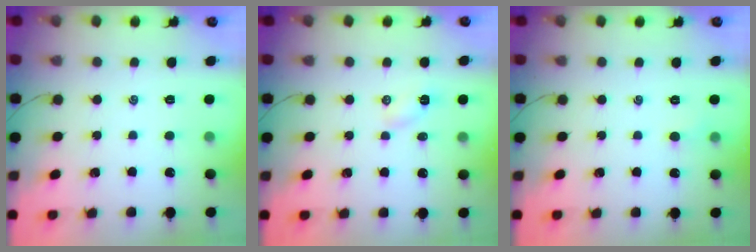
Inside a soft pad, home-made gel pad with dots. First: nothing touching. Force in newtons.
{"total": 2.9, "press": 2.7, "slide": 1.0}
{"total": 2.6, "press": 2.5, "slide": 0.8}